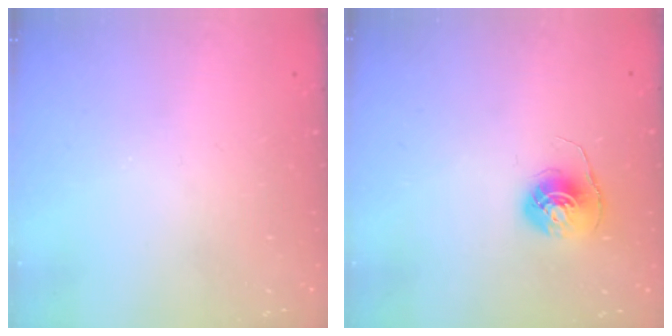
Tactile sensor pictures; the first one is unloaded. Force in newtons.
{"total": 6.0, "press": 6.0, "slide": 0.5}